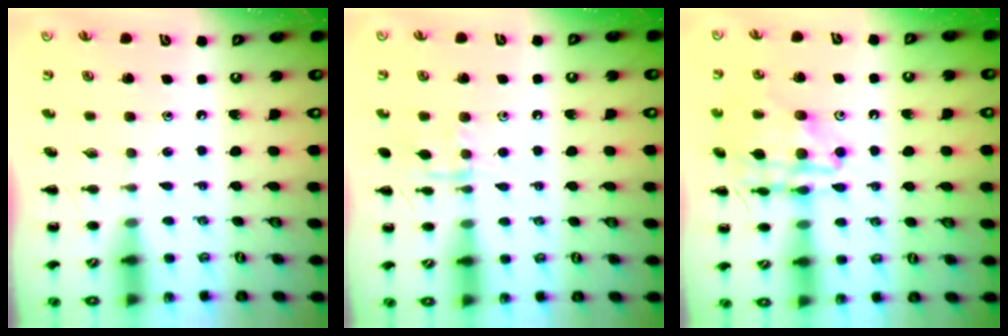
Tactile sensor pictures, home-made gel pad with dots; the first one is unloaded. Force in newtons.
{"total": 7.6, "press": 7.5, "slide": 0.6}
{"total": 15.2, "press": 15.1, "slide": 1.7}